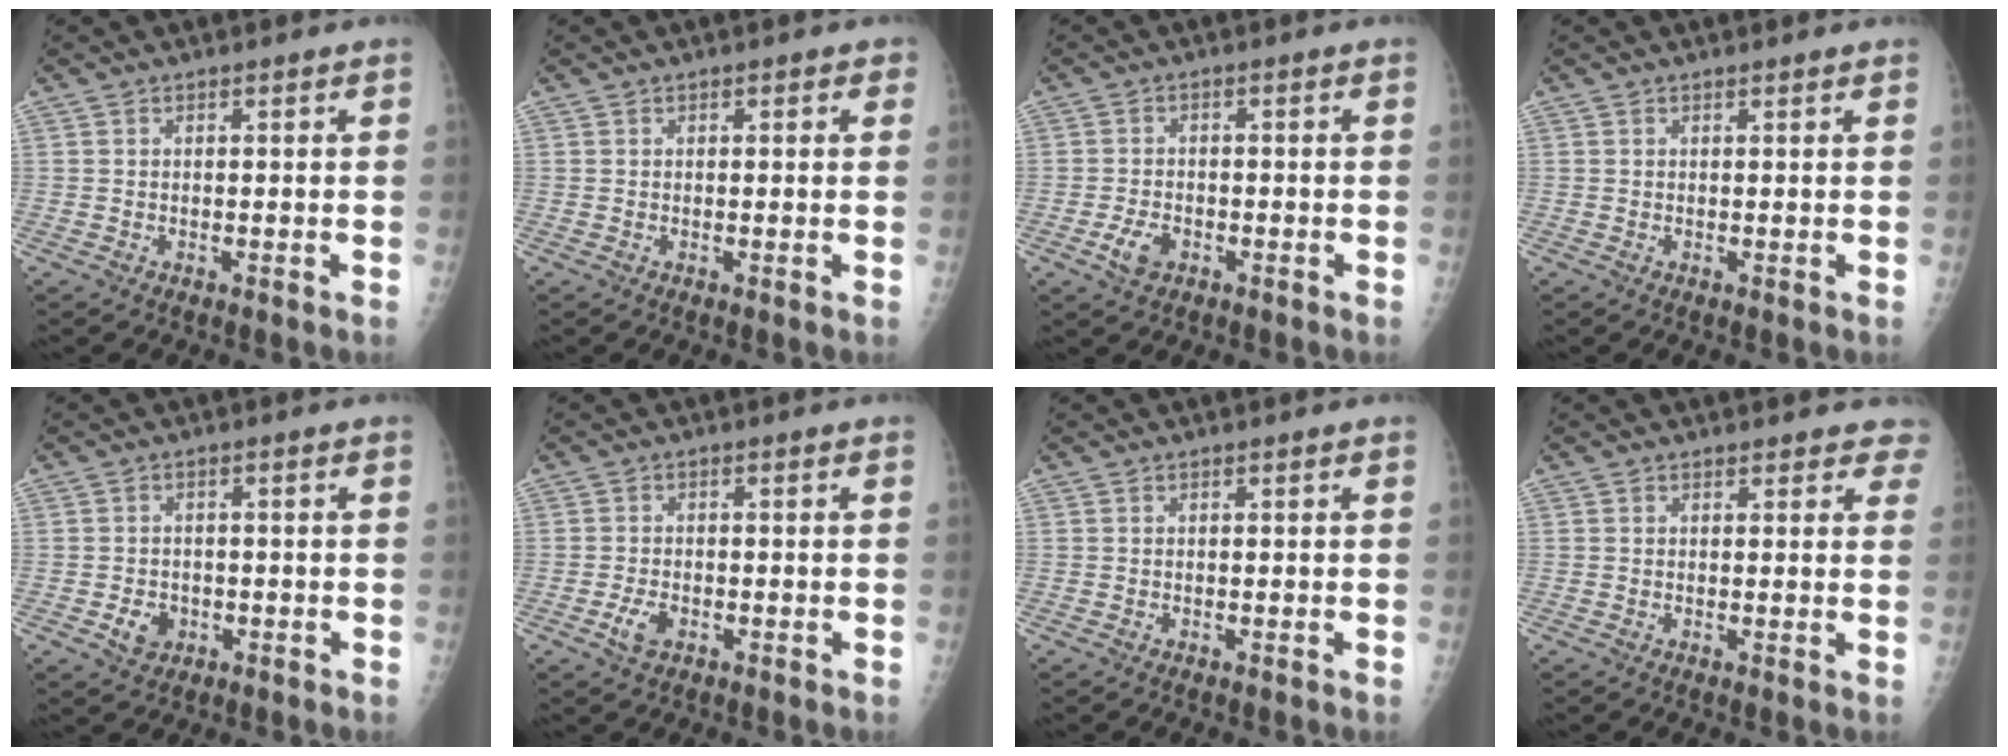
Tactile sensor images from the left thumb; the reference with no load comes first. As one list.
[{"total": 1.6, "force": [0.7, 0.8, 1.2], "torque": [-0.006, 0.002, 0.005]}, {"total": 3.8, "force": [-1.8, 2.4, 2.3], "torque": [-0.042, 0.008, -0.032]}, {"total": 0.8, "force": [0.7, 0.1, 0.4], "torque": [-0.005, 0.003, 0.009]}, {"total": 3.7, "force": [-1.3, 3.0, 1.7], "torque": [-0.017, 0.004, -0.015]}, {"total": 3.1, "force": [-1.4, 1.8, 2.2], "torque": [-0.043, 0.005, -0.025]}, {"total": 0.0}, {"total": 3.9, "force": [3.4, 1.7, 0.7], "torque": [0.032, -0.012, 0.018]}]